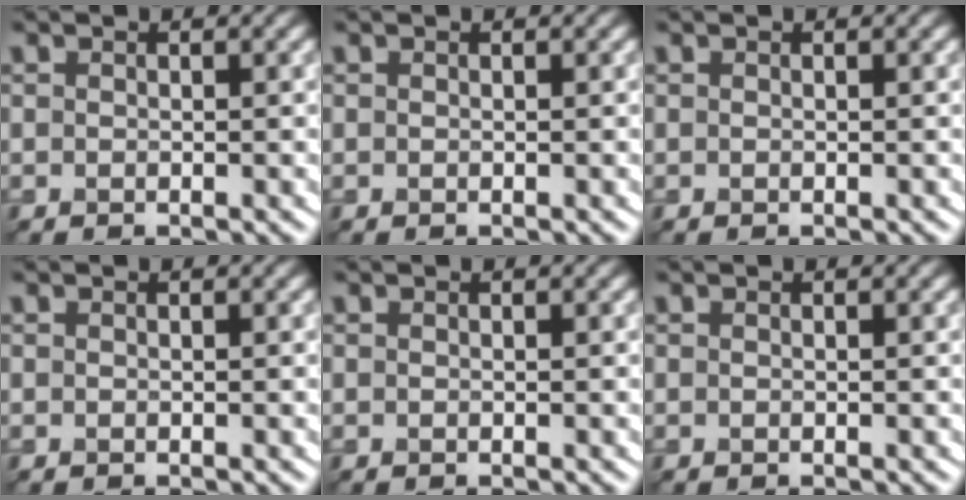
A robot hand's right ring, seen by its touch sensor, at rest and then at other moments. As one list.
[{"total": 0.0}, {"total": 0.0}, {"total": 0.0}, {"total": 0.0}, {"total": 0.0}]